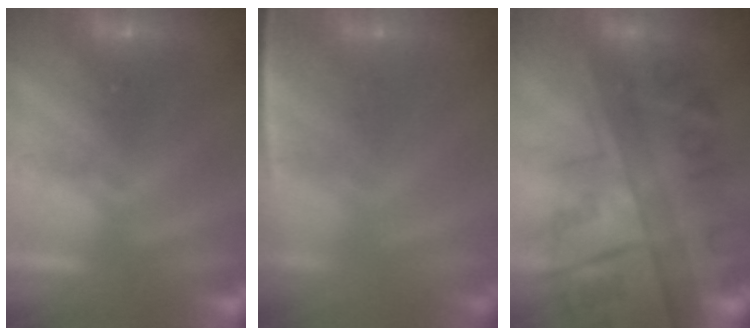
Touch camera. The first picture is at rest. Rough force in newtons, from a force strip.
{"total": 1.1}
{"total": 7.6}